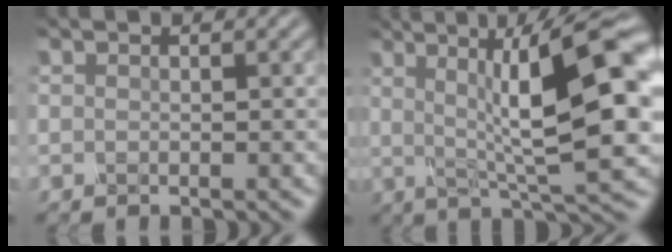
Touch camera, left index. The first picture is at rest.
{"total": 13.2, "force": [1.7, 3.1, 12.7], "torque": [-0.183, 0.018, 0.023]}